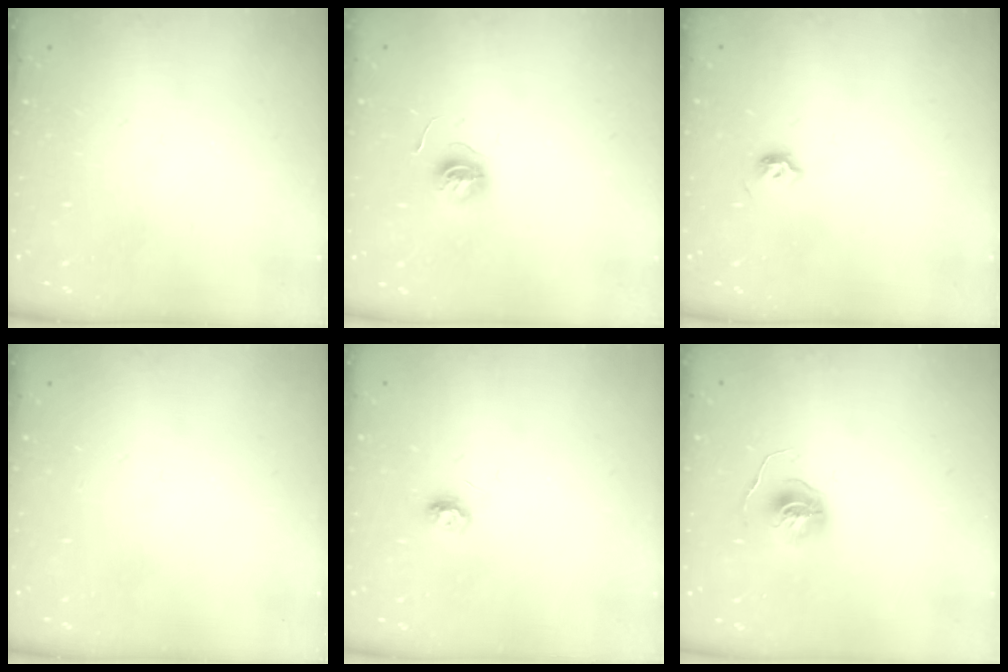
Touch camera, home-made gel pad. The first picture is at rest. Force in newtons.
{"total": 5.6, "press": 5.6, "slide": 0.6}
{"total": 4.0, "press": 3.8, "slide": 1.0}
{"total": 0.0}
{"total": 4.7, "press": 4.7, "slide": 0.5}
{"total": 6.0, "press": 6.0, "slide": 0.6}